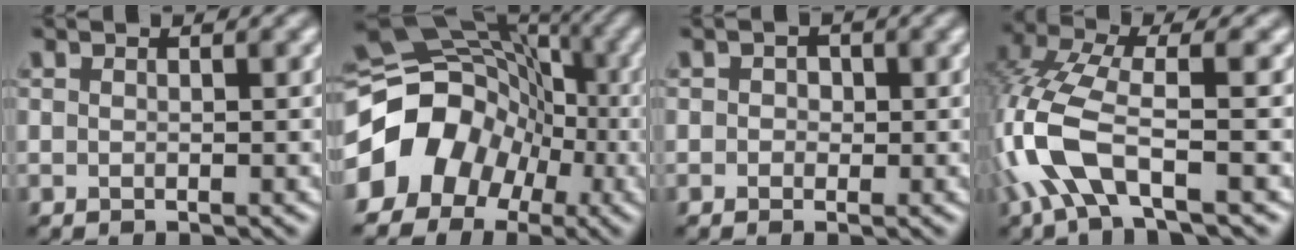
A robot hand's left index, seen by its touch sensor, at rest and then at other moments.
{"total": 10.1, "force": [-3.6, 8.4, 4.3], "torque": [-0.078, 0.007, -0.074]}
{"total": 0.7, "force": [0.1, 0.7, 0.0], "torque": [0.002, 0.000, 0.000]}
{"total": 6.9, "force": [-2.7, 2.2, 6.0], "torque": [-0.153, 0.006, -0.057]}